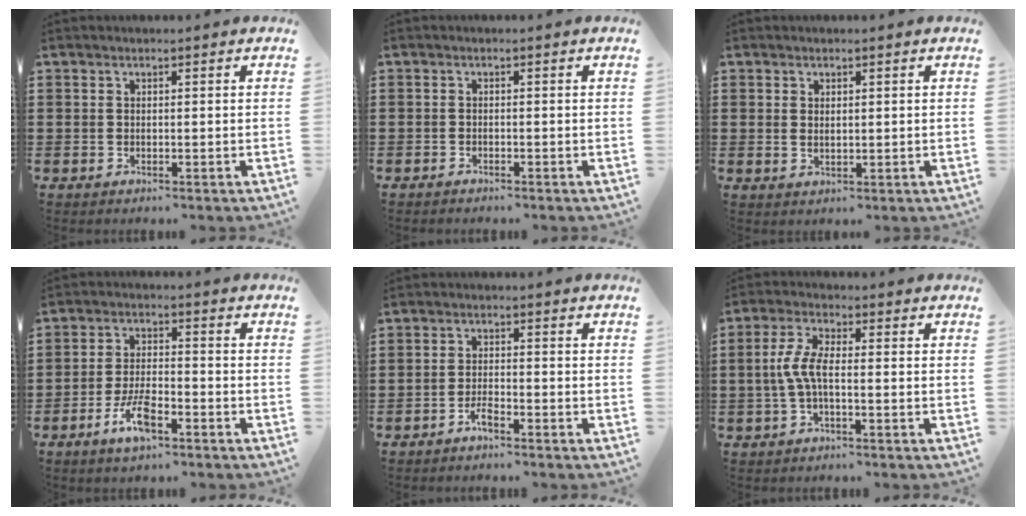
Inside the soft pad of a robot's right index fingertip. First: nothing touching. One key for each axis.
{"total": 0.7, "fx": -0.7, "fy": 0.1, "fz": 0.0, "tx": -0.001, "ty": 0.001, "tz": -0.016}
{"total": 1.2, "fx": 0.9, "fy": 0.6, "fz": 0.5, "tx": -0.011, "ty": 0.004, "tz": 0.017}
{"total": 6.3, "fx": -3.4, "fy": 2.2, "fz": 4.8, "tx": -0.105, "ty": 0.002, "tz": -0.066}
{"total": 2.3, "fx": -1.8, "fy": 0.5, "fz": 1.3, "tx": -0.033, "ty": 0.000, "tz": -0.037}
{"total": 5.1, "fx": -0.8, "fy": 1.7, "fz": 4.7, "tx": -0.120, "ty": -0.006, "tz": -0.027}